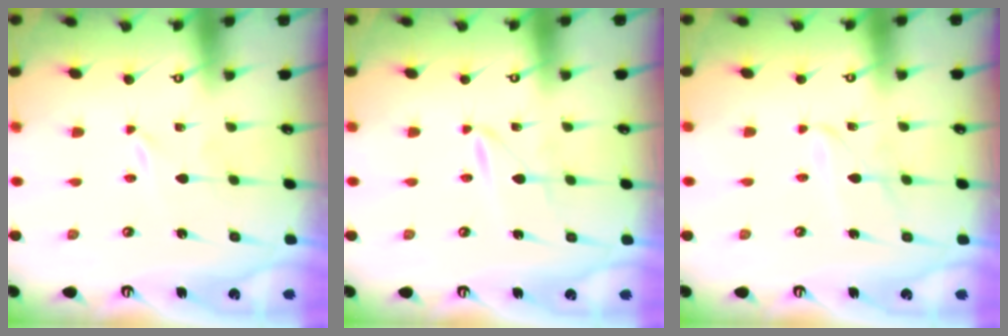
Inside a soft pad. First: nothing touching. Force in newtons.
{"total": 1.6, "press": 1.6, "slide": 0.0}
{"total": 3.9, "press": 3.9, "slide": 0.3}